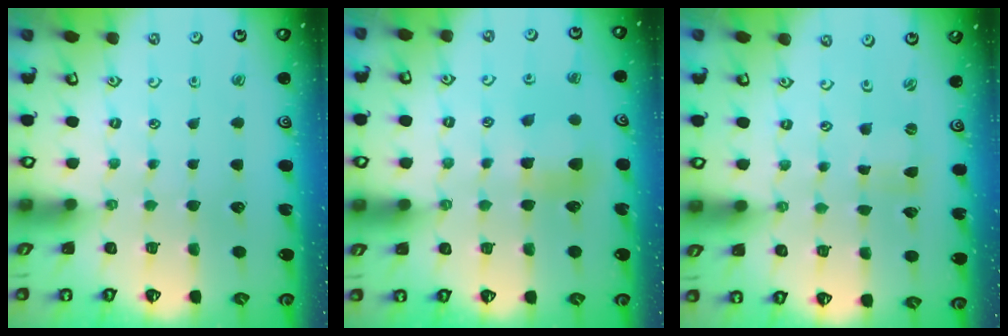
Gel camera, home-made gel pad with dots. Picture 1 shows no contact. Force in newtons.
{"total": 6.3, "press": 6.3, "slide": 0.2}
{"total": 0.0}